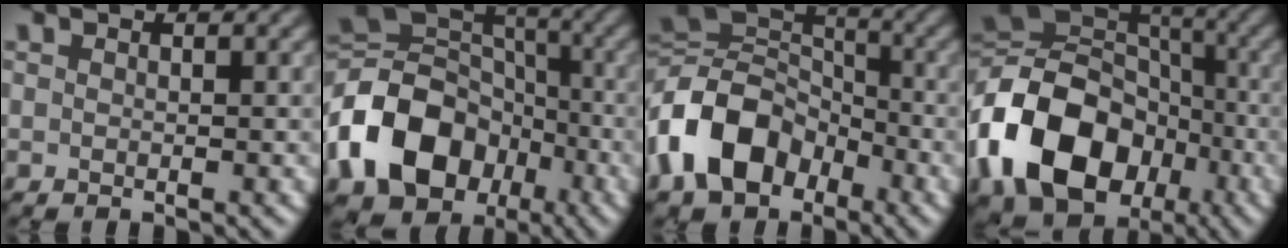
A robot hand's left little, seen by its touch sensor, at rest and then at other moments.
{"total": 13.7, "force": [-5.3, 10.2, 7.4], "torque": [-0.167, -0.007, -0.107]}
{"total": 11.1, "force": [-4.6, 7.6, 6.6], "torque": [-0.144, 0.000, -0.101]}
{"total": 16.1, "force": [-5.9, 11.8, 9.1], "torque": [-0.207, -0.011, -0.118]}